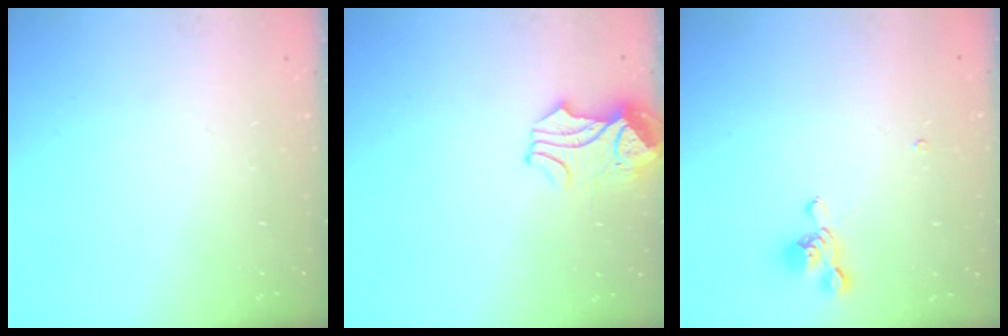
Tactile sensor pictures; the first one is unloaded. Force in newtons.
{"total": 1.6, "press": 1.1, "slide": 1.1}
{"total": 3.0, "press": 2.9, "slide": 0.6}